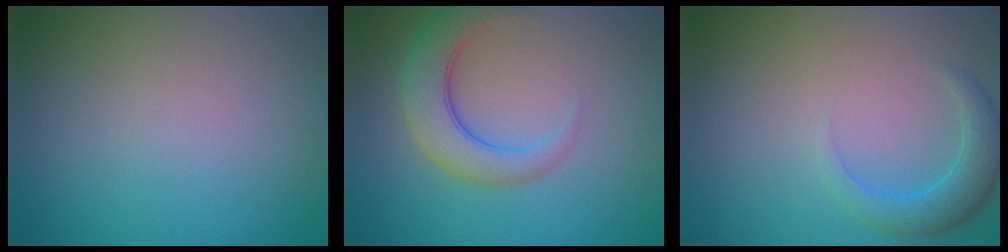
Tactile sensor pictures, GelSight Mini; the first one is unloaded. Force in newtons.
{"total": 4.8, "press": 4.8, "slide": 0.4}
{"total": 3.0, "press": 3.0, "slide": 0.1}